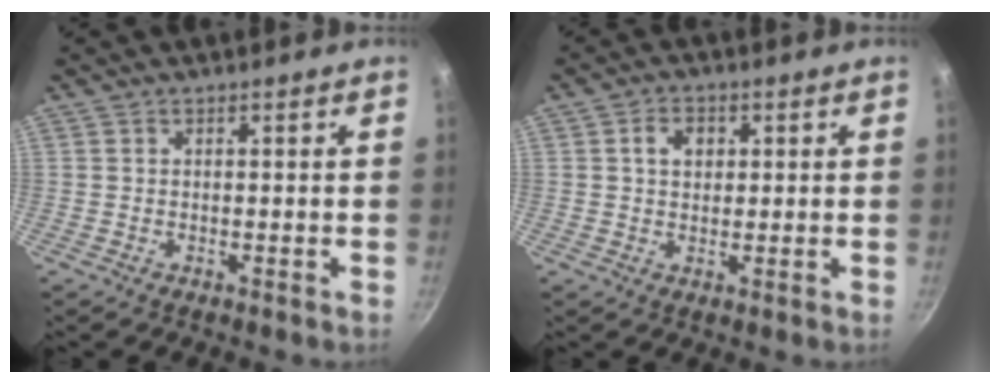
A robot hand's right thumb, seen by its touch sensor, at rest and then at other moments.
{"total": 4.2, "force": [1.1, 3.2, 2.5], "torque": [-0.023, 0.004, 0.017]}